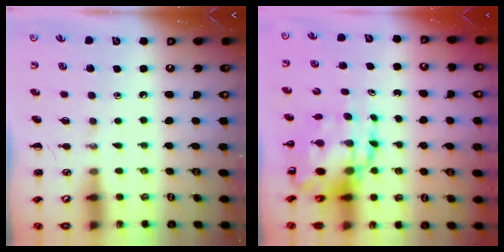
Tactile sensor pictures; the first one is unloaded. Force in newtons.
{"total": 10.5, "press": 10.1, "slide": 2.7}